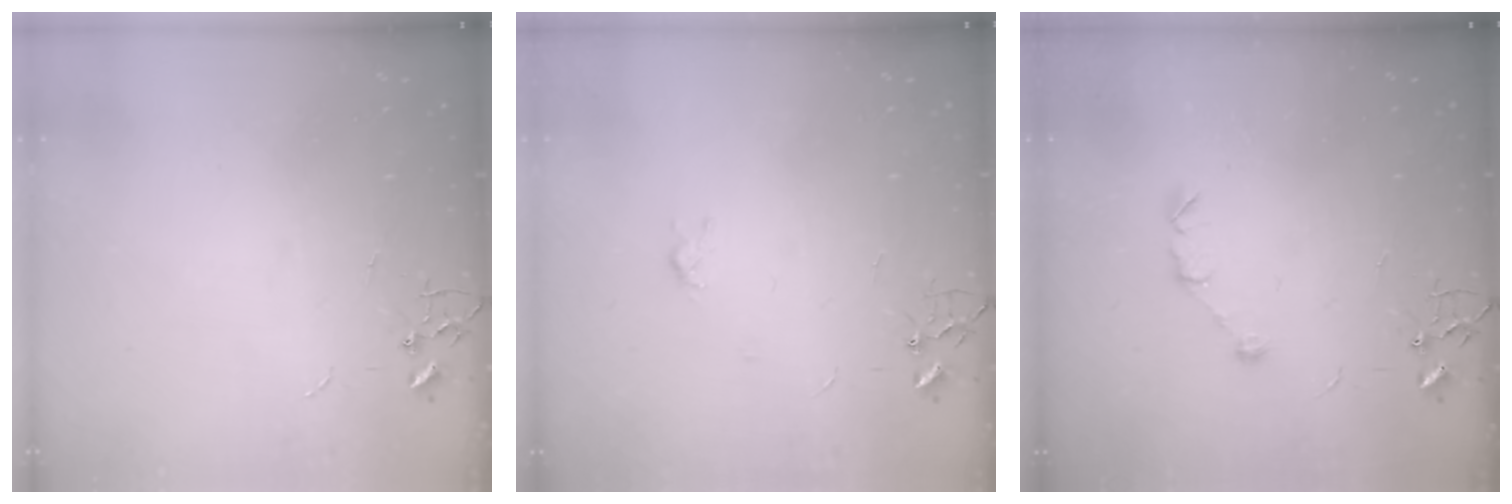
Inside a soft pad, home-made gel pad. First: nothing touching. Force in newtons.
{"total": 3.0, "press": 2.9, "slide": 0.6}
{"total": 6.8, "press": 6.8, "slide": 0.9}